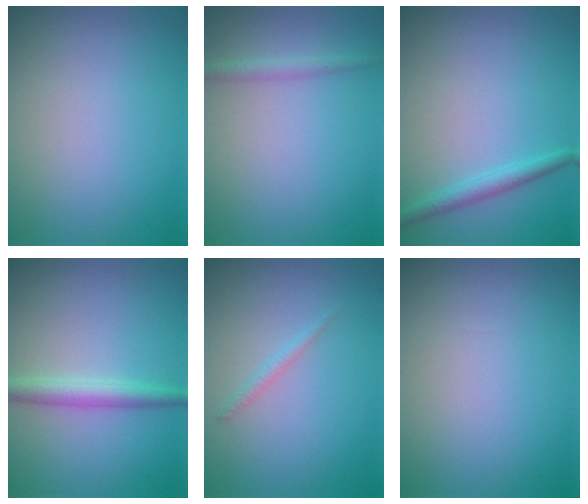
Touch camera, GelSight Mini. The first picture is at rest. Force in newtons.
{"total": 1.4, "press": 1.4, "slide": 0.1}
{"total": 2.0, "press": 2.0, "slide": 0.1}
{"total": 2.7, "press": 2.7, "slide": 0.1}
{"total": 0.9, "press": 0.9, "slide": 0.0}
{"total": 0.0}